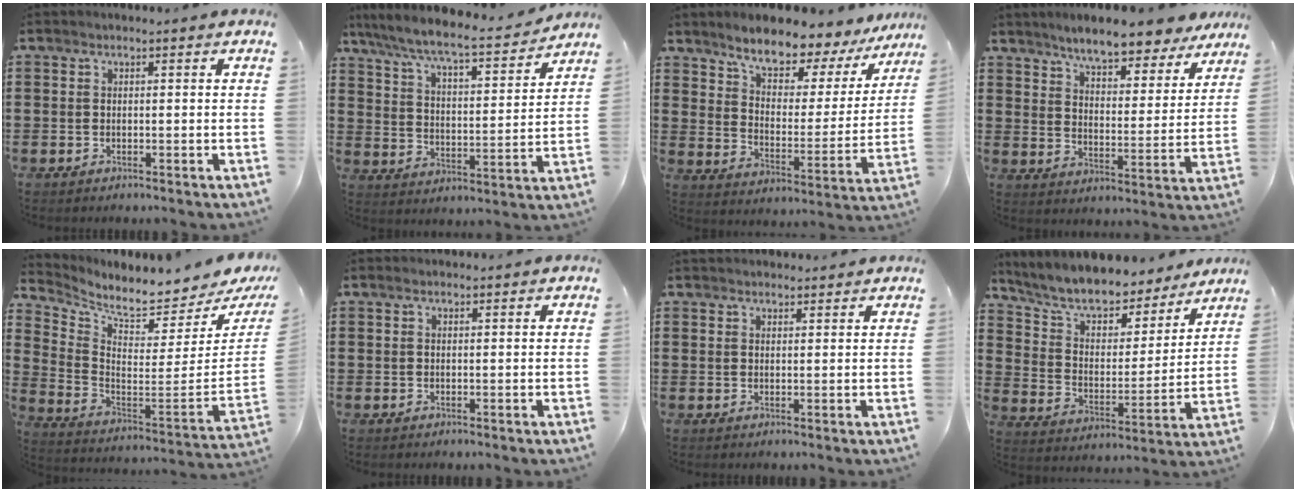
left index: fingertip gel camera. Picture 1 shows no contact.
{"total": 6.9, "force": [6.3, 0.2, 2.8], "torque": [-0.082, -0.042, 0.102]}
{"total": 7.0, "force": [6.3, 2.1, 2.3], "torque": [-0.065, -0.049, 0.105]}
{"total": 7.0, "force": [6.6, 0.6, 2.4], "torque": [-0.067, -0.037, 0.113]}
{"total": 4.9, "force": [4.5, 0.0, 1.9], "torque": [-0.059, -0.068, 0.070]}
{"total": 0.0}
{"total": 1.5, "force": [1.4, 0.4, -0.3], "torque": [0.002, 0.002, 0.028]}
{"total": 7.8, "force": [7.2, 2.1, 2.1], "torque": [-0.080, -0.050, 0.123]}